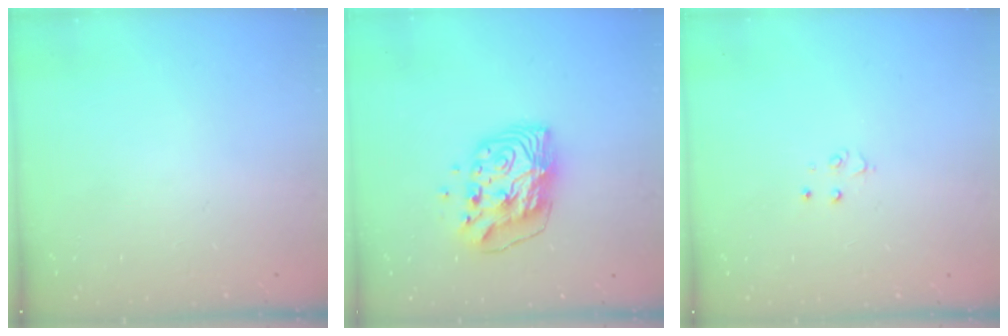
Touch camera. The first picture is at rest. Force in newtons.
{"total": 10.6, "press": 10.5, "slide": 1.6}
{"total": 2.8, "press": 2.8, "slide": 0.3}